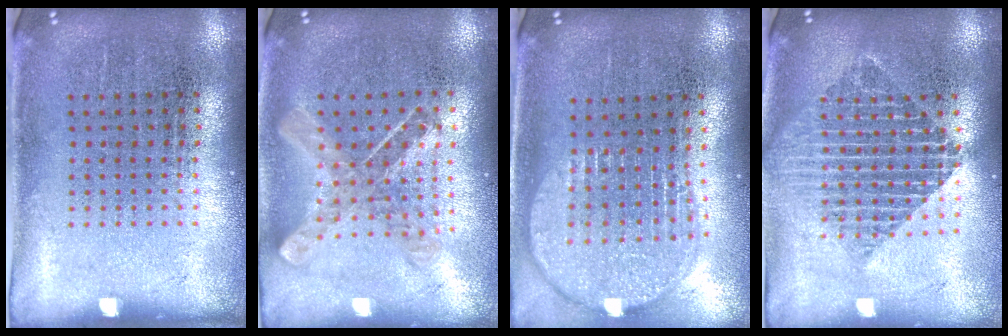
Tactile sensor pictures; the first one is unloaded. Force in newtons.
{"total": 0.9, "press": 0.9, "slide": 0.2}
{"total": 2.0, "press": 1.7, "slide": 1.1}
{"total": 2.0, "press": 1.6, "slide": 1.2}